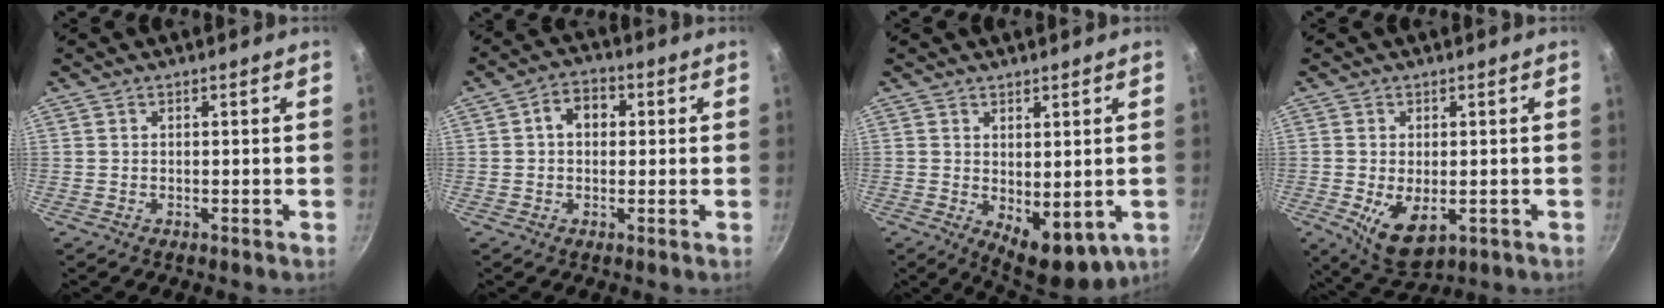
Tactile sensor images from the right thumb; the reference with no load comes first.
{"total": 5.8, "force": [1.0, 4.3, 3.7], "torque": [-0.033, 0.013, 0.006]}
{"total": 8.7, "force": [-0.2, 4.6, 7.4], "torque": [-0.082, -0.017, 0.013]}
{"total": 8.1, "force": [-1.9, 4.5, 6.5], "torque": [-0.103, -0.016, -0.018]}